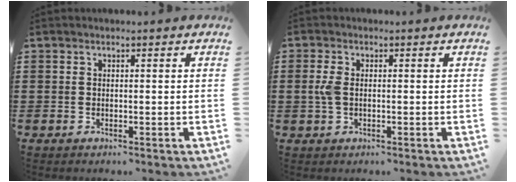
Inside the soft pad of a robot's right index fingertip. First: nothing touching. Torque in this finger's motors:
{"motor_torque": [0.80, -0.03, 0.16, 0.10]}